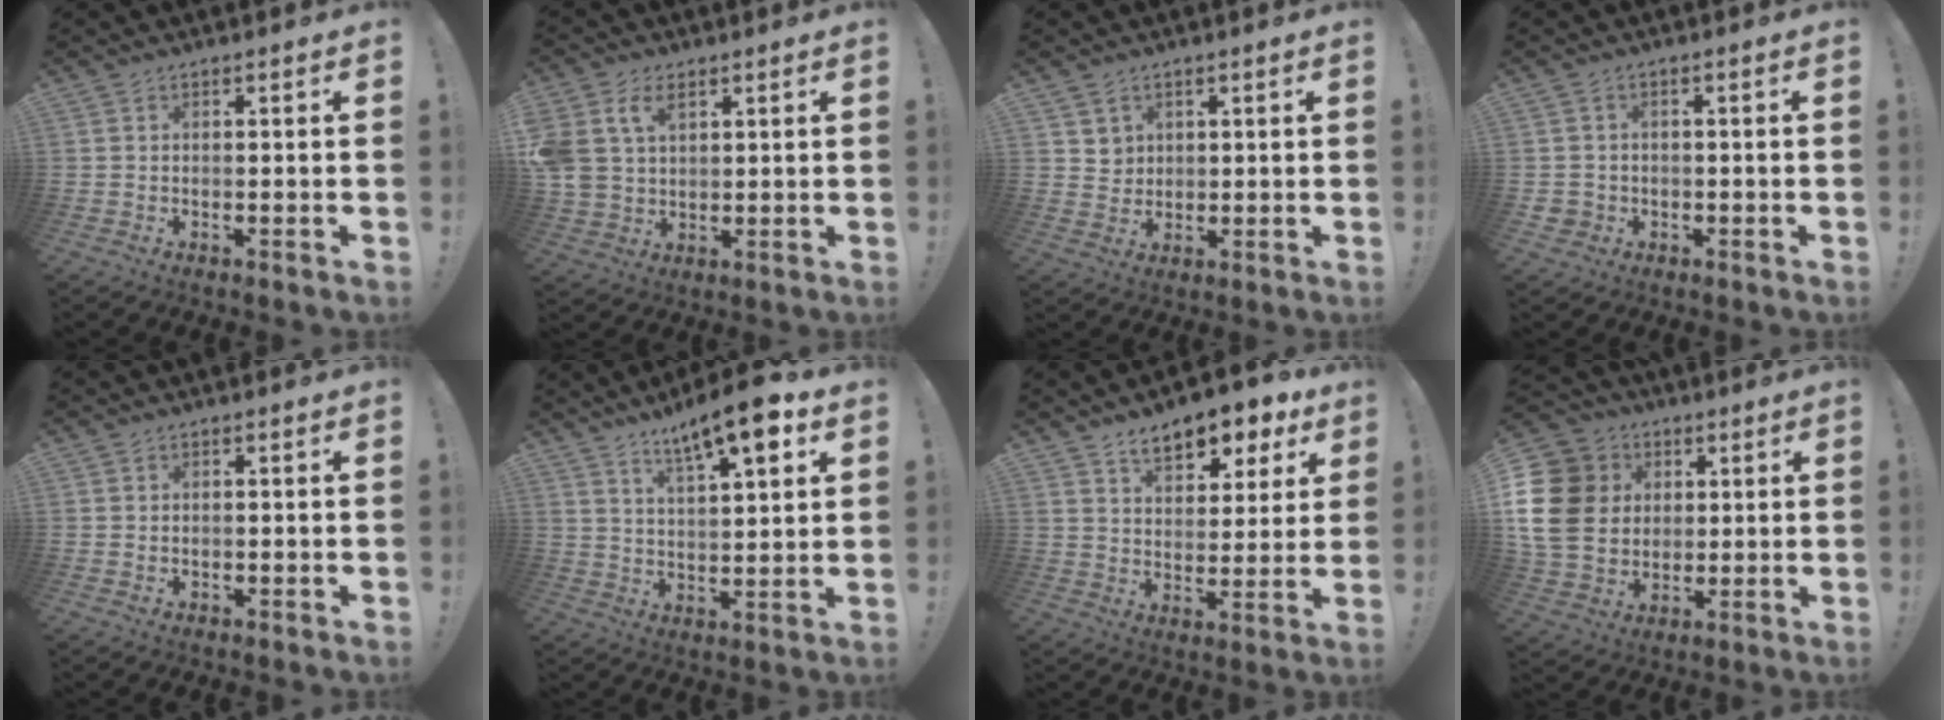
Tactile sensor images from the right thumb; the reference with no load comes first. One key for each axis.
{"total": 9.1, "fx": 4.3, "fy": 6.5, "fz": 4.8, "tx": -0.109, "ty": -0.013, "tz": 0.083}
{"total": 4.4, "fx": 2.5, "fy": 3.6, "fz": 0.7, "tx": -0.004, "ty": -0.017, "tz": 0.048}
{"total": 2.6, "fx": -0.2, "fy": 2.5, "fz": 0.7, "tx": -0.007, "ty": 0.000, "tz": -0.002}
{"total": 0.5, "fx": 0.0, "fy": 0.5, "fz": 0.1, "tx": -0.002, "ty": 0.002, "tz": 0.001}
{"total": 12.4, "fx": 7.9, "fy": 2.8, "fz": 9.1, "tx": -0.139, "ty": -0.042, "tz": 0.127}
{"total": 11.0, "fx": 7.0, "fy": 5.8, "fz": 6.1, "tx": -0.081, "ty": -0.043, "tz": 0.122}
{"total": 18.7, "fx": 3.2, "fy": 15.7, "fz": 9.7, "tx": -0.176, "ty": -0.007, "tz": 0.078}